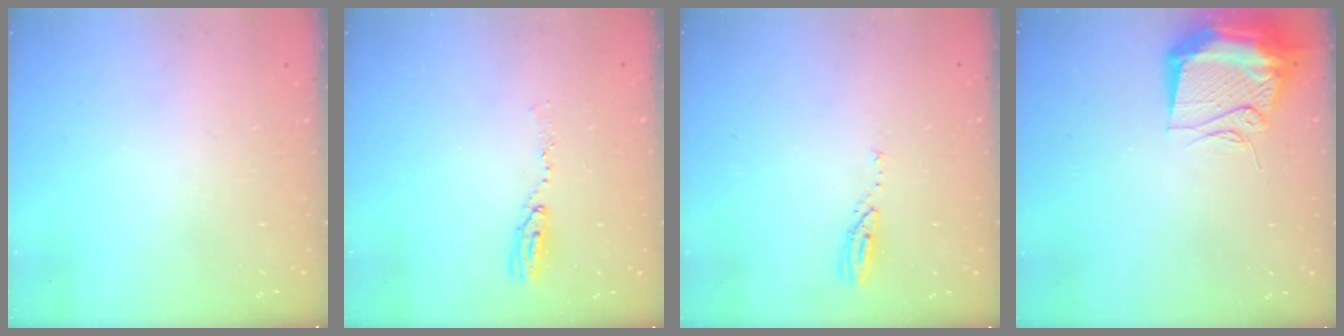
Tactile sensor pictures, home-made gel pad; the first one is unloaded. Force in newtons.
{"total": 5.6, "press": 5.6, "slide": 0.4}
{"total": 3.8, "press": 3.7, "slide": 0.4}
{"total": 15.0, "press": 14.9, "slide": 1.4}